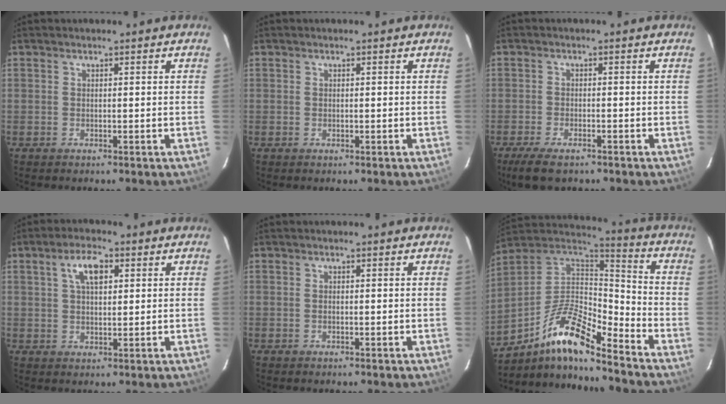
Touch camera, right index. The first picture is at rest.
{"total": 0.0}
{"total": 6.1, "force": [-4.5, 2.1, 3.5], "torque": [-0.089, -0.019, -0.081]}
{"total": 5.6, "force": [2.1, 2.6, 4.5], "torque": [-0.082, 0.013, 0.039]}
{"total": 0.0}
{"total": 15.0, "force": [-10.4, 3.4, 10.2], "torque": [-0.197, 0.002, -0.206]}